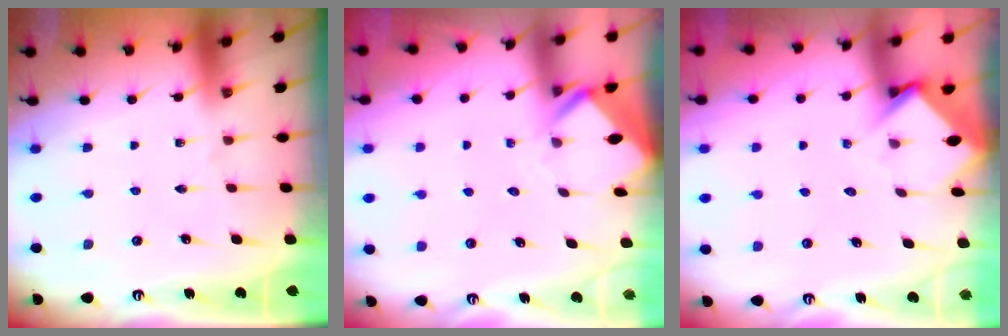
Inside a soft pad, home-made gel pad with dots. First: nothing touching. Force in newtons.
{"total": 3.0, "press": 3.0, "slide": 0.3}
{"total": 3.7, "press": 3.7, "slide": 0.2}